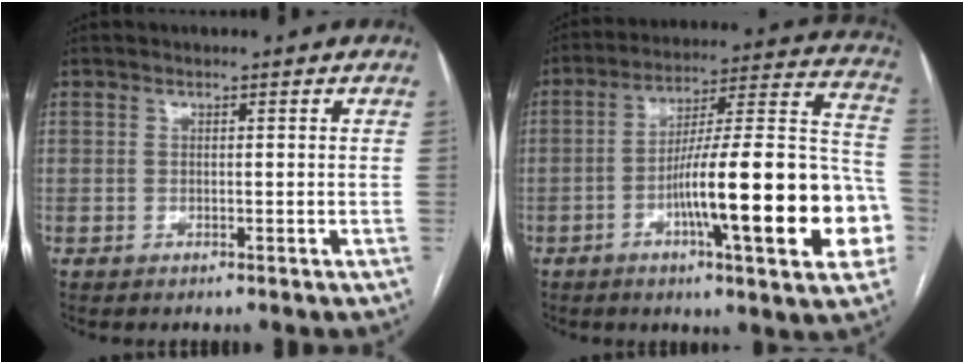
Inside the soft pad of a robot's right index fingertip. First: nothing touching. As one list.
[{"total": 23.7, "force": [-6.9, 2.8, 22.5], "torque": [-0.268, 0.019, -0.098]}]